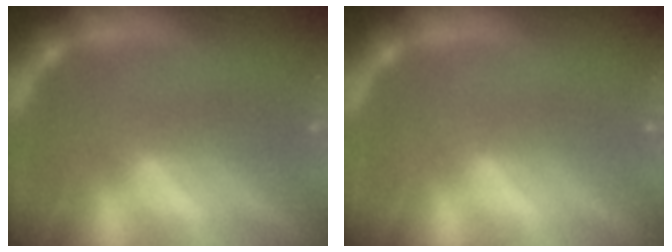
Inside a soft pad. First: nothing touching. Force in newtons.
{"total": 0.0}